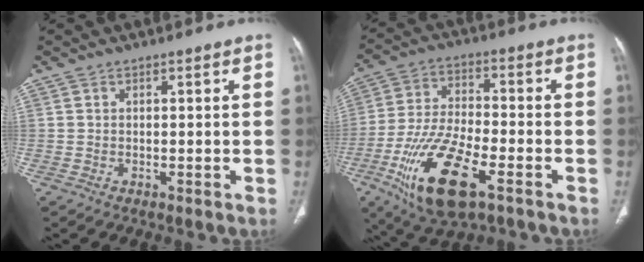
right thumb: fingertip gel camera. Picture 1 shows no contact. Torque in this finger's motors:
{"motor_torque": [-0.03, 0.37, 1.66, -0.89, 0.48]}